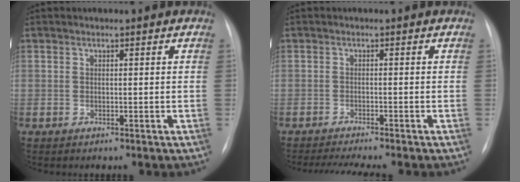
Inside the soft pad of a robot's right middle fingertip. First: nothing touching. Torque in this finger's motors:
{"motor_torque": [0.33, -0.35, -0.01, 0.03]}